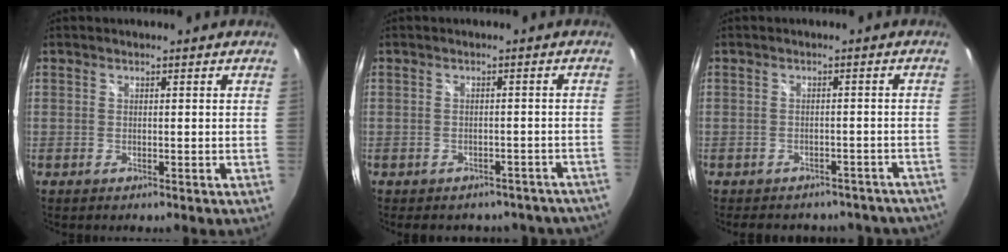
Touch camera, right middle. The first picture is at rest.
{"total": 12.1, "force": [-10.2, 5.4, 3.4], "torque": [-0.064, 0.006, -0.106]}
{"total": 15.0, "force": [-12.8, 6.2, 4.9], "torque": [-0.095, 0.008, -0.140]}